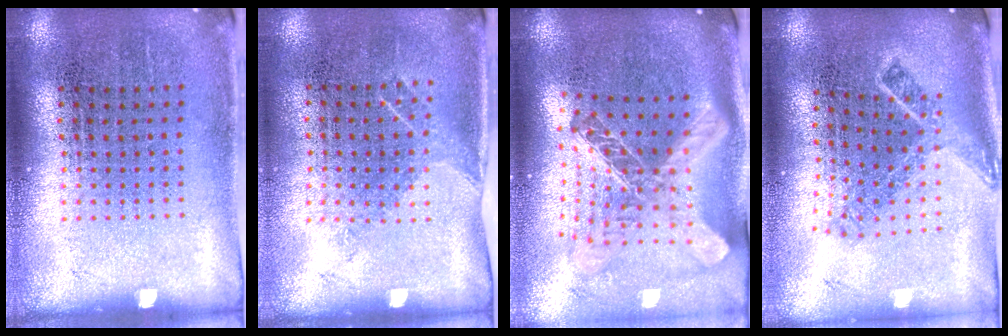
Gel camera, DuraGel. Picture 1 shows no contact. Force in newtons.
{"total": 1.2, "press": 1.0, "slide": 0.7}
{"total": 2.8, "press": 2.1, "slide": 1.9}
{"total": 1.9, "press": 1.3, "slide": 1.4}